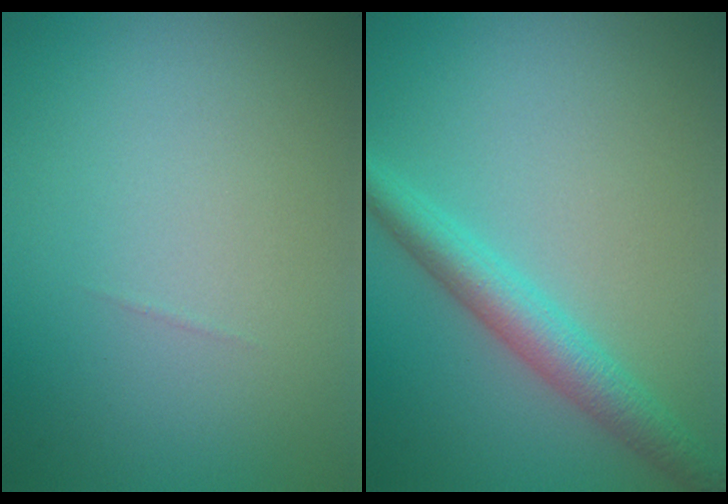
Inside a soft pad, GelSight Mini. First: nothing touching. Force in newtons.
{"total": 3.7, "press": 3.7, "slide": 0.1}